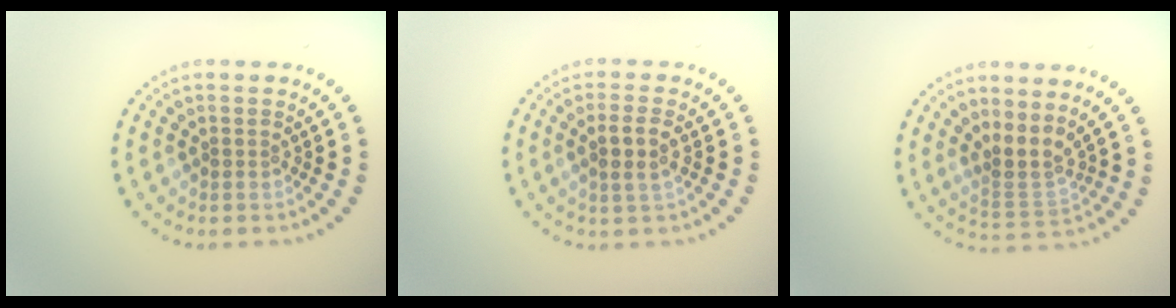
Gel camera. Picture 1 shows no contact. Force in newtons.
{"total": 2.1, "press": 1.9, "slide": 0.8}
{"total": 2.7, "press": 1.8, "slide": 2.0}